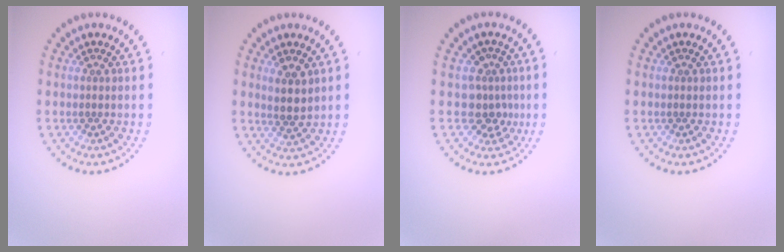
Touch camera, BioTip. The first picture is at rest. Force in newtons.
{"total": 2.4, "press": 2.1, "slide": 1.1}
{"total": 2.6, "press": 2.0, "slide": 1.7}
{"total": 0.0}